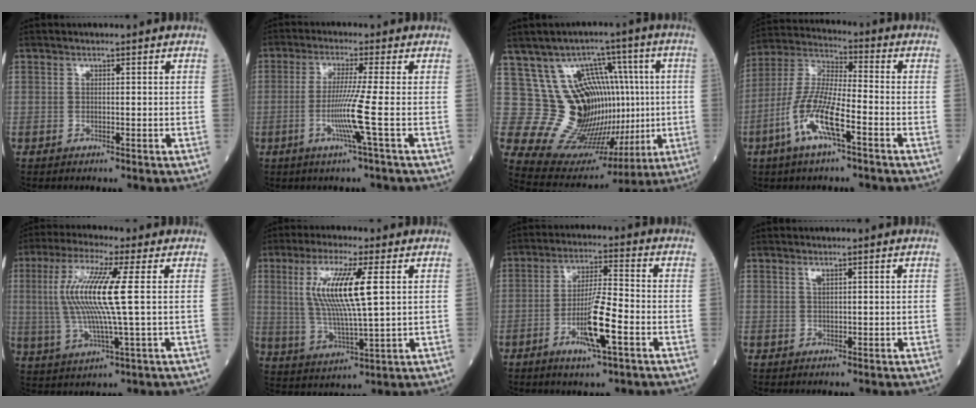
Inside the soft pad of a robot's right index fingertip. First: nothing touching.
{"total": 6.6, "force": [-1.9, -2.3, 5.9], "torque": [-0.123, -0.017, -0.040]}
{"total": 16.5, "force": [1.7, 11.4, 11.8], "torque": [-0.182, 0.050, 0.062]}
{"total": 11.6, "force": [-4.9, 1.9, 10.4], "torque": [-0.227, -0.003, -0.100]}
{"total": 12.1, "force": [1.6, -0.2, 12.0], "torque": [-0.263, 0.003, 0.026]}
{"total": 11.6, "force": [2.9, 0.8, 11.2], "torque": [-0.240, -0.002, 0.056]}
{"total": 9.0, "force": [-3.5, 0.4, 8.2], "torque": [-0.160, -0.008, -0.064]}
{"total": 0.6, "force": [0.3, 0.0, 0.5], "torque": [-0.017, 0.001, 0.007]}